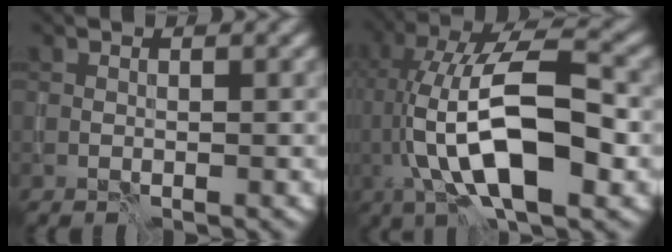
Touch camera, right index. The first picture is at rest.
{"total": 12.9, "force": [-1.8, 4.9, 11.8], "torque": [-0.202, 0.016, -0.042]}